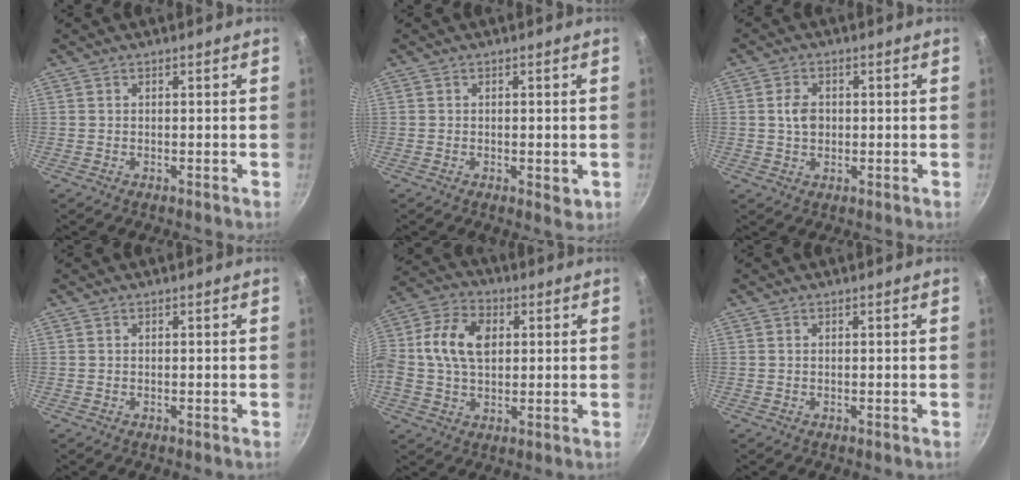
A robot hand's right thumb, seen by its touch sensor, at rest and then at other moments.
{"total": 2.9, "force": [-0.5, 1.5, 2.5], "torque": [-0.035, -0.007, -0.006]}
{"total": 4.0, "force": [0.2, 3.1, 2.6], "torque": [-0.036, 0.004, 0.001]}
{"total": 0.0}
{"total": 12.6, "force": [1.8, 8.5, 9.1], "torque": [-0.160, 0.016, 0.015]}
{"total": 0.0}